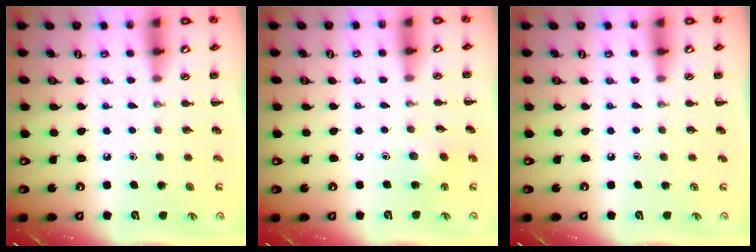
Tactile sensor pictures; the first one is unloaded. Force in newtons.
{"total": 3.7, "press": 3.5, "slide": 1.2}
{"total": 0.0}